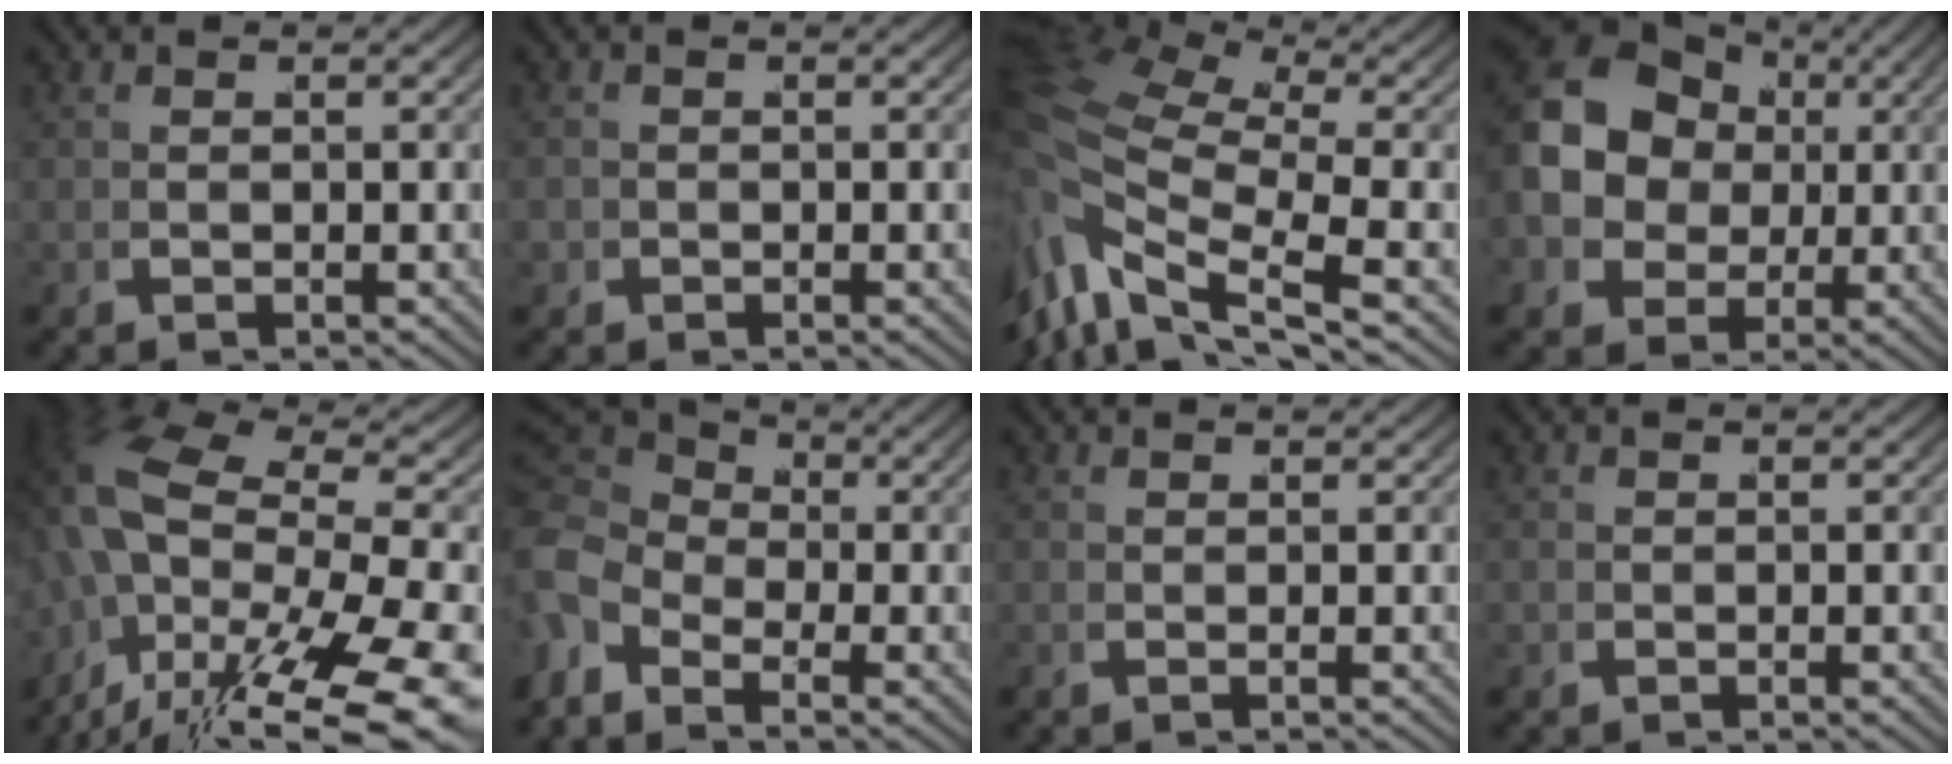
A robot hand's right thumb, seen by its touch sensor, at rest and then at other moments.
{"total": 1.6, "force": [-0.5, 1.4, 0.4], "torque": [-0.008, -0.003, -0.011]}
{"total": 9.7, "force": [1.1, 5.9, 7.7], "torque": [-0.174, -0.004, 0.014]}
{"total": 12.4, "force": [0.7, 10.3, 7.0], "torque": [-0.173, -0.045, 0.016]}
{"total": 13.2, "force": [-4.3, 7.4, 10.1], "torque": [-0.206, -0.052, -0.041]}
{"total": 4.9, "force": [1.5, 3.2, 3.5], "torque": [-0.039, 0.022, 0.004]}
{"total": 0.9, "force": [0.3, -0.8, -0.2], "torque": [0.008, 0.007, 0.001]}
{"total": 0.5, "force": [-0.2, 0.5, 0.0], "torque": [-0.002, 0.000, -0.007]}